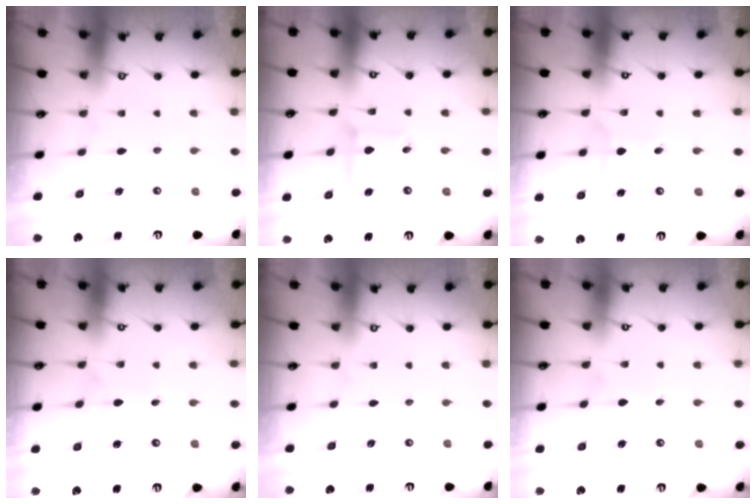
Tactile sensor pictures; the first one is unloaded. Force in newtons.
{"total": 6.3, "press": 6.3, "slide": 0.4}
{"total": 2.9, "press": 2.9, "slide": 0.3}
{"total": 3.3, "press": 3.3, "slide": 0.2}
{"total": 0.0}
{"total": 3.1, "press": 3.1, "slide": 0.4}